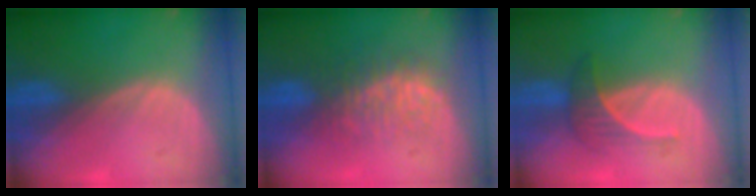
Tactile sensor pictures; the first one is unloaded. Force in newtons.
{"total": 7.9, "press": 7.5, "slide": 2.5}
{"total": 3.8, "press": 3.8, "slide": 0.8}